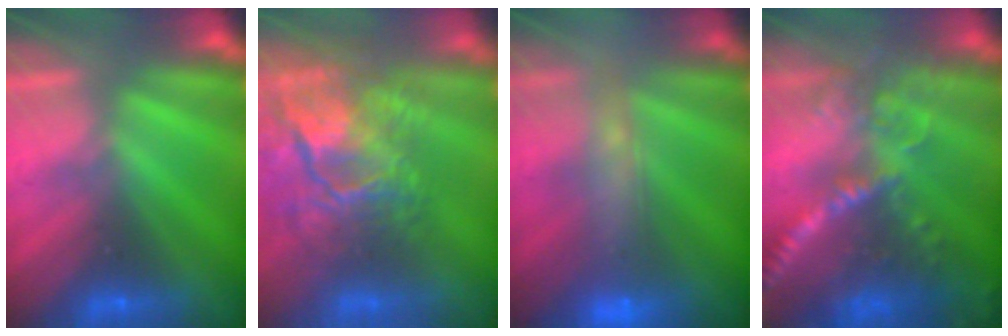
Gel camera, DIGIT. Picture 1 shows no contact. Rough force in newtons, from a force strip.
{"total": 10.0}
{"total": 9.8}
{"total": 5.9}